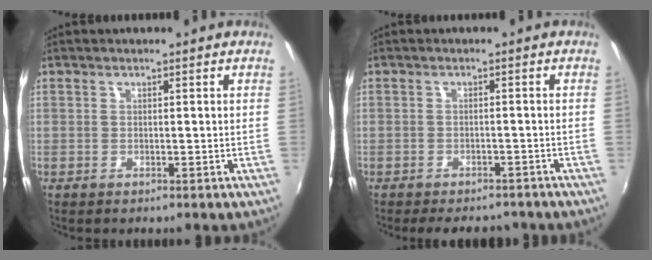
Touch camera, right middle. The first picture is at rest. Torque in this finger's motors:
{"motor_torque": [1.11, -1.03, 0.17, 0.11]}